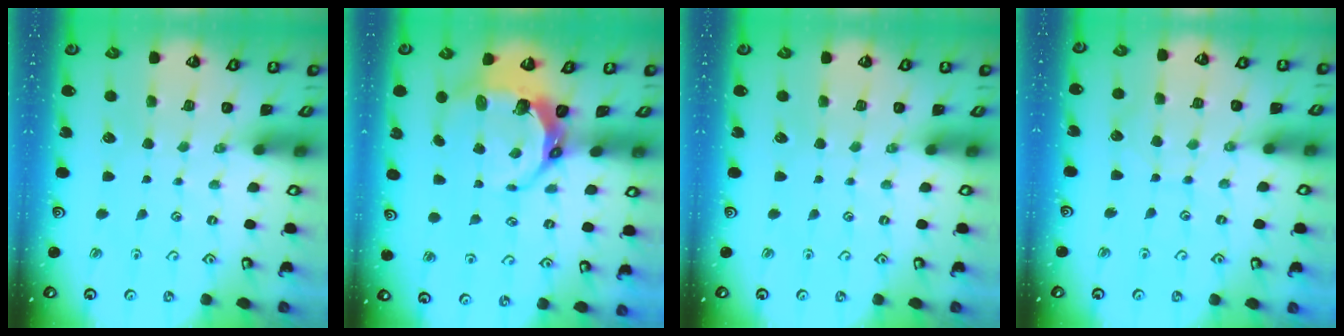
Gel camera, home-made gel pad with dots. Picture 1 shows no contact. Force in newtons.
{"total": 9.1, "press": 7.6, "slide": 5.1}
{"total": 0.0}
{"total": 4.5, "press": 4.4, "slide": 0.4}